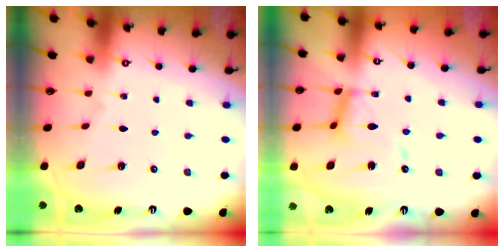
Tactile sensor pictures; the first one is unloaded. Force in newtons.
{"total": 13.2, "press": 13.1, "slide": 1.2}